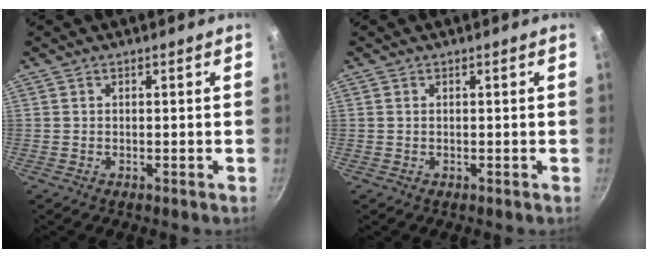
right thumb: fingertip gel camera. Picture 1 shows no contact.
{"total": 0.0}